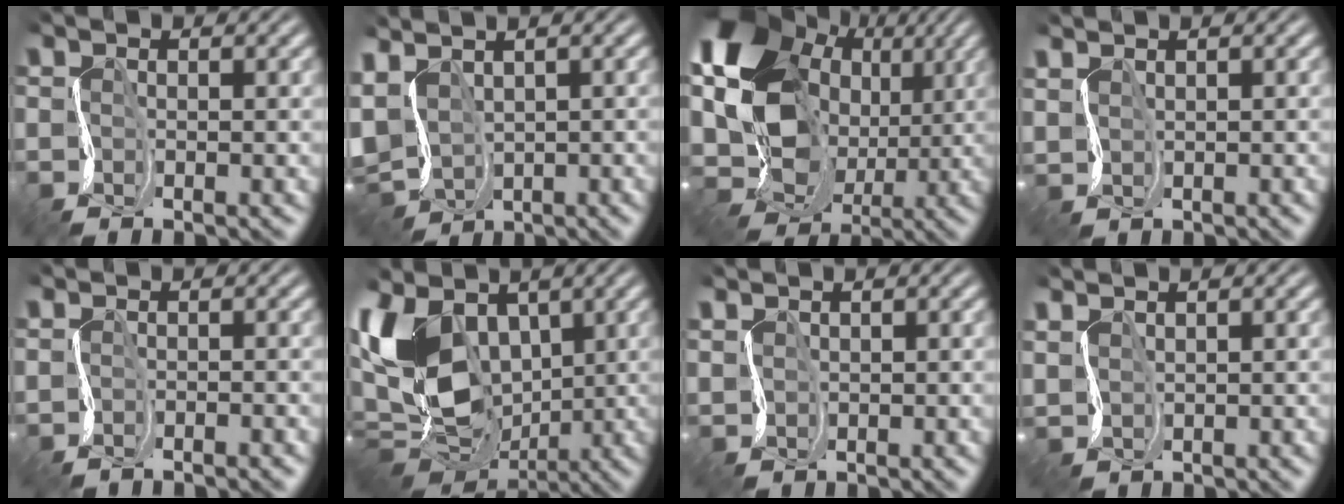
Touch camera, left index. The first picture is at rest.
{"total": 4.8, "force": [0.2, 3.7, 3.1], "torque": [-0.079, -0.004, 0.019]}
{"total": 15.0, "force": [1.7, 13.1, 7.0], "torque": [-0.136, -0.005, 0.025]}
{"total": 2.3, "force": [1.9, 1.2, 0.6], "torque": [-0.019, 0.018, 0.033]}
{"total": 0.9, "force": [-0.8, 0.0, -0.4], "torque": [0.009, -0.004, -0.013]}
{"total": 12.7, "force": [1.5, 8.8, 9.0], "torque": [-0.204, -0.018, 0.027]}
{"total": 1.4, "force": [1.1, 0.9, 0.0], "torque": [0.001, 0.008, 0.023]}
{"total": 2.7, "force": [2.1, 1.4, 0.8], "torque": [-0.025, 0.019, 0.039]}